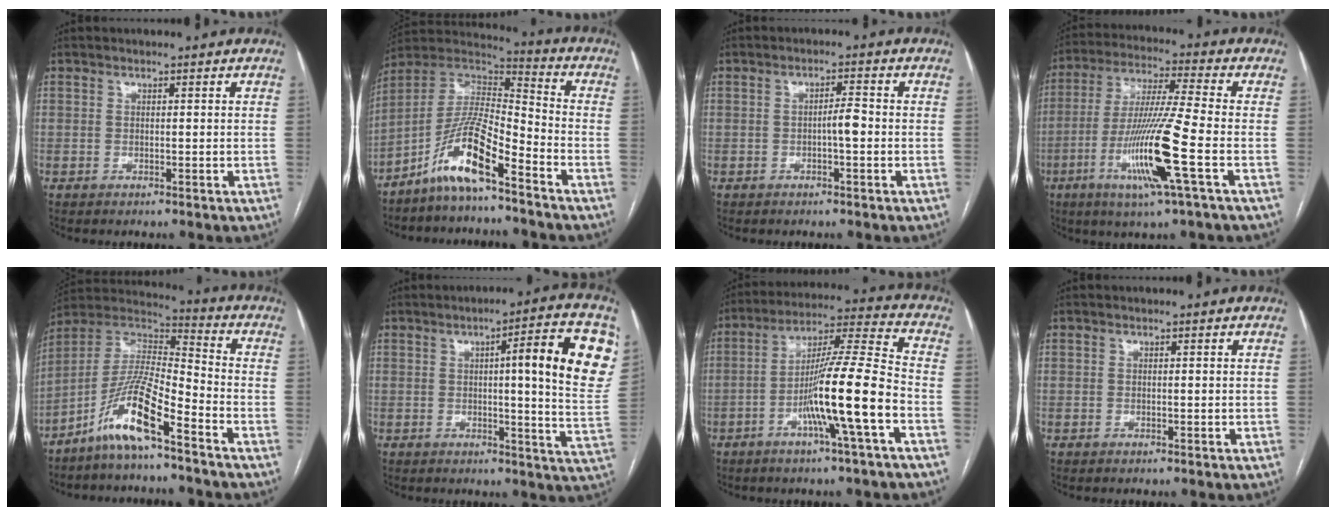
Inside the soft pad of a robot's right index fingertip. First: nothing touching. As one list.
[{"total": 11.6, "force": [-7.5, 1.6, 8.7], "torque": [-0.173, 0.014, -0.143]}, {"total": 2.5, "force": [-0.6, 0.3, 2.4], "torque": [-0.036, 0.004, -0.012]}, {"total": 14.6, "force": [-4.8, -0.8, 13.7], "torque": [-0.277, -0.018, -0.096]}, {"total": 11.7, "force": [-7.4, 1.1, 9.0], "torque": [-0.182, 0.007, -0.146]}, {"total": 15.3, "force": [4.3, 1.0, 14.7], "torque": [-0.177, 0.003, 0.045]}, {"total": 14.5, "force": [-5.0, -0.9, 13.6], "torque": [-0.238, 0.005, -0.093]}, {"total": 0.0}]